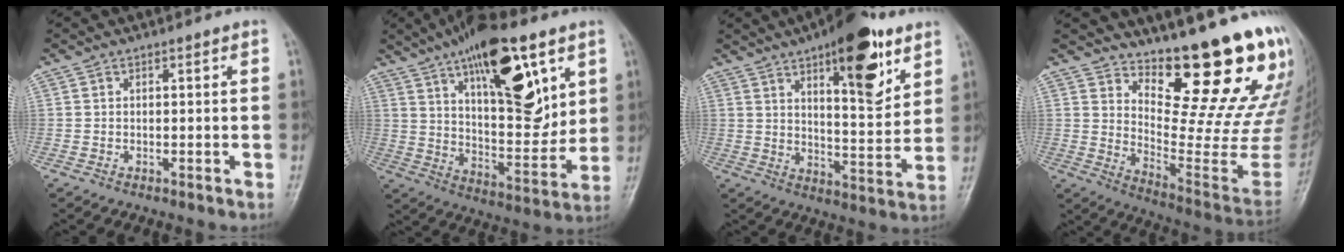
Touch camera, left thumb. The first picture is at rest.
{"total": 23.7, "force": [11.2, 9.8, 18.5], "torque": [-0.252, -0.043, 0.186]}
{"total": 17.5, "force": [9.5, 6.2, 13.3], "torque": [-0.154, -0.048, 0.141]}
{"total": 23.2, "force": [16.0, 4.7, 16.1], "torque": [-0.203, -0.143, 0.238]}